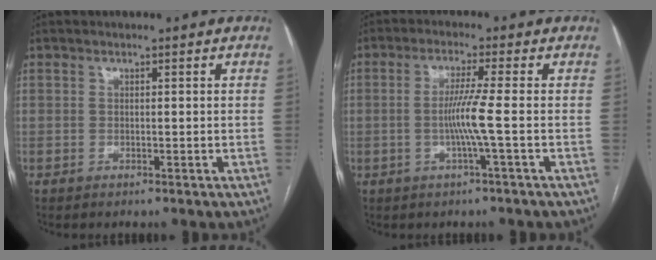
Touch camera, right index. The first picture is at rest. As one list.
[{"total": 4.9, "force": [-1.0, -1.6, 4.6], "torque": [-0.094, -0.002, -0.019]}]